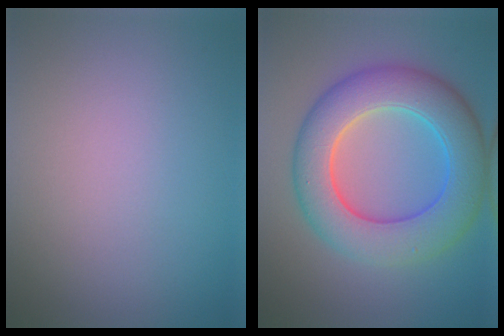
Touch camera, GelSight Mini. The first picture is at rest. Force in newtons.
{"total": 9.0, "press": 9.0, "slide": 0.4}